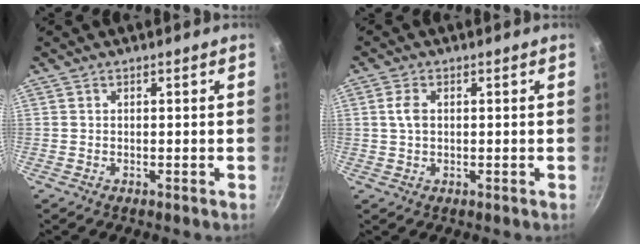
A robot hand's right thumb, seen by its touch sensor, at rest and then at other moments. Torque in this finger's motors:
{"motor_torque": [-0.38, -0.14, 0.49, 0.01, -0.05]}